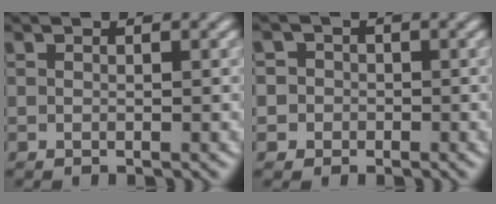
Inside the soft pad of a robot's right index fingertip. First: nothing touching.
{"total": 4.0, "force": [-0.8, 3.9, 0.6], "torque": [-0.015, -0.007, -0.023]}